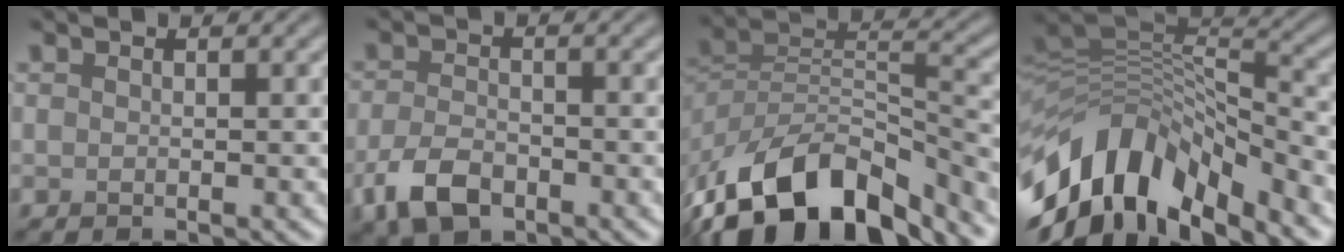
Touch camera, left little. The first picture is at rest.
{"total": 4.3, "force": [-2.4, 2.4, 2.7], "torque": [-0.057, -0.006, -0.053]}
{"total": 13.6, "force": [-8.7, 7.1, 7.6], "torque": [-0.142, 0.010, -0.161]}
{"total": 12.0, "force": [-5.6, 6.5, 8.5], "torque": [-0.162, 0.017, -0.110]}